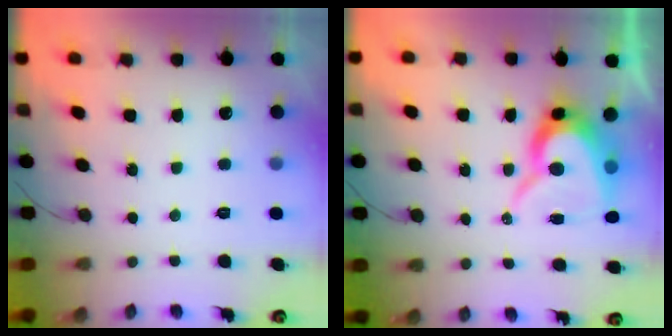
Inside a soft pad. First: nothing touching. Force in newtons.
{"total": 11.4, "press": 11.3, "slide": 1.0}